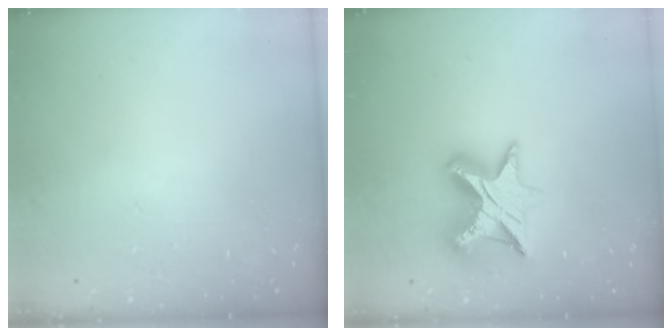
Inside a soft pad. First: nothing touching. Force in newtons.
{"total": 11.3, "press": 11.3, "slide": 0.8}